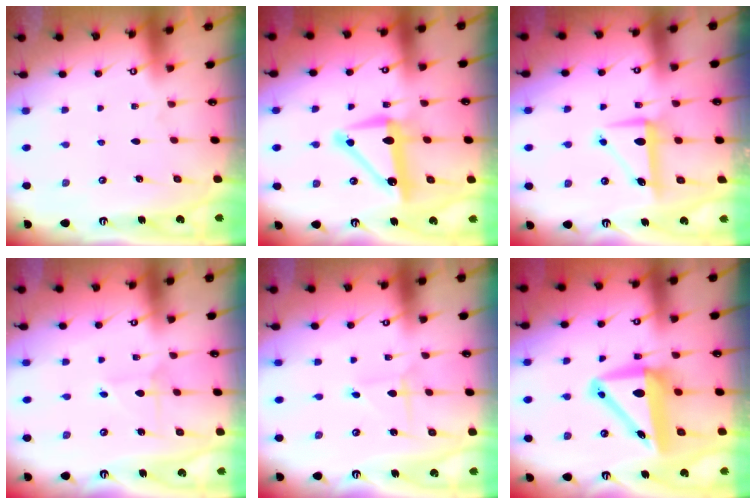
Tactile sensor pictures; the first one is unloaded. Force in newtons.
{"total": 11.1, "press": 11.1, "slide": 0.3}
{"total": 8.3, "press": 8.3, "slide": 0.2}
{"total": 4.3, "press": 4.3, "slide": 0.4}
{"total": 1.7, "press": 1.7, "slide": 0.2}
{"total": 10.8, "press": 10.2, "slide": 3.6}